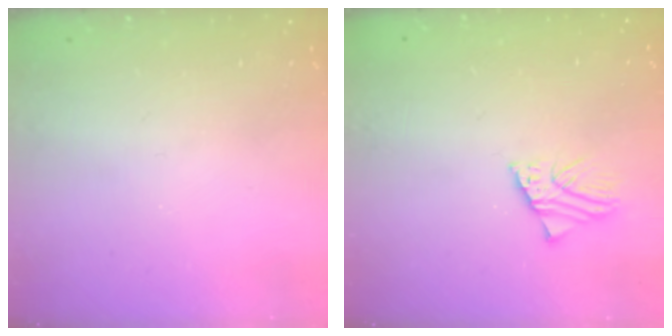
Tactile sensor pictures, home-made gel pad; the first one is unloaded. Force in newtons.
{"total": 2.5, "press": 2.5, "slide": 0.3}